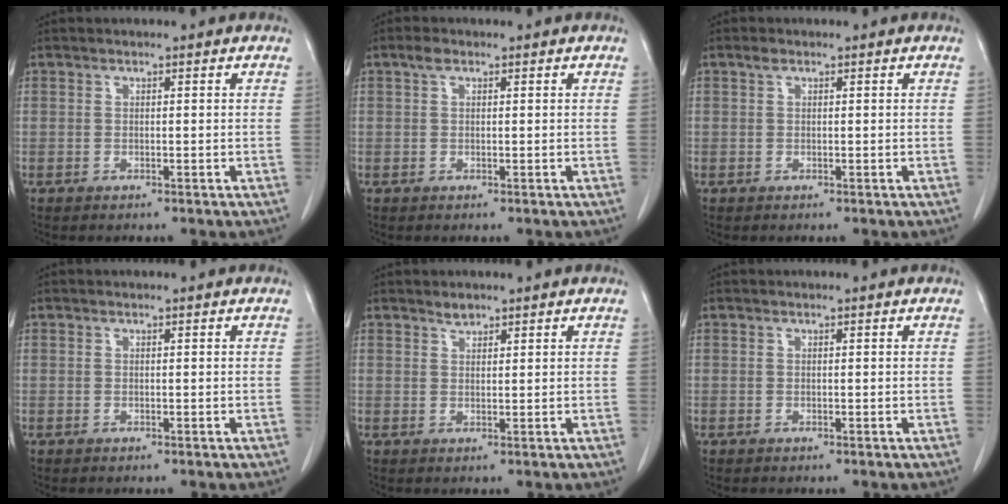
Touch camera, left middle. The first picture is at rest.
{"total": 1.3, "force": [0.7, 0.7, 0.8], "torque": [-0.016, 0.010, 0.012]}
{"total": 0.7, "force": [0.5, 0.4, 0.4], "torque": [-0.007, 0.006, 0.007]}
{"total": 0.0}
{"total": 1.3, "force": [1.1, 0.5, 0.3], "torque": [-0.006, -0.003, 0.019]}
{"total": 0.0}